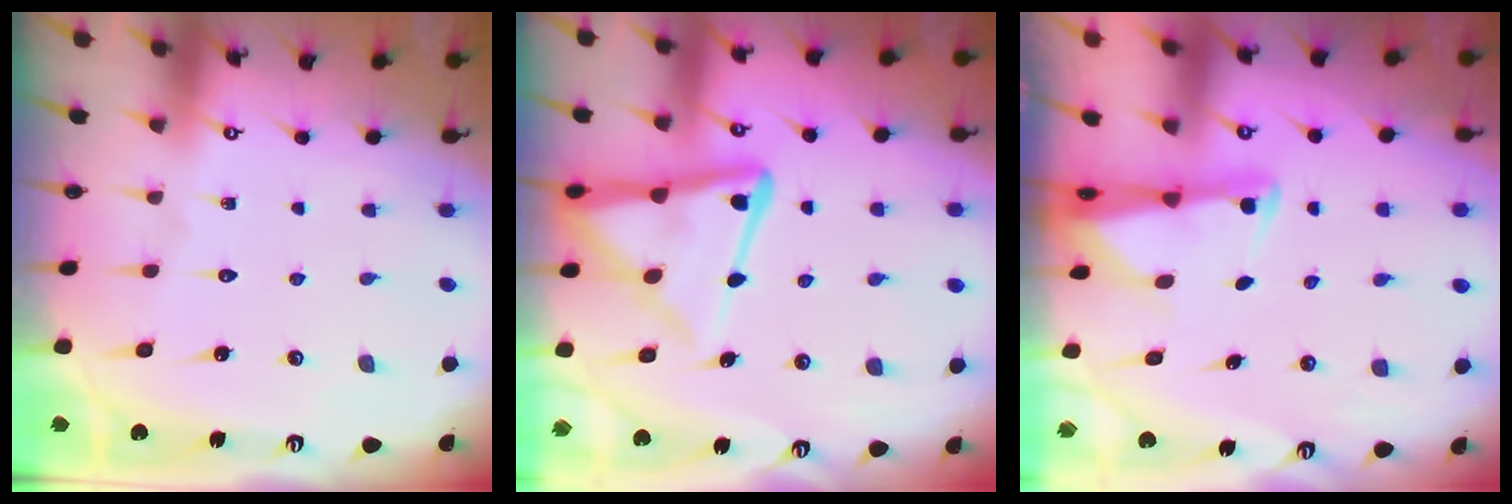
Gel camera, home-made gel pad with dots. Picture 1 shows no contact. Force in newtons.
{"total": 13.8, "press": 13.7, "slide": 1.5}
{"total": 2.8, "press": 2.7, "slide": 0.6}